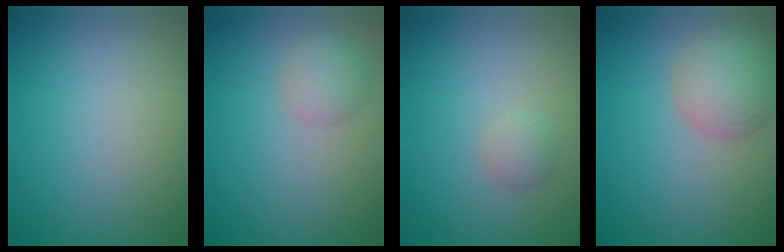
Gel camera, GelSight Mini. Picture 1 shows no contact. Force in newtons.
{"total": 2.2, "press": 2.2, "slide": 0.0}
{"total": 1.2, "press": 1.2, "slide": 0.1}
{"total": 4.9, "press": 4.9, "slide": 0.2}